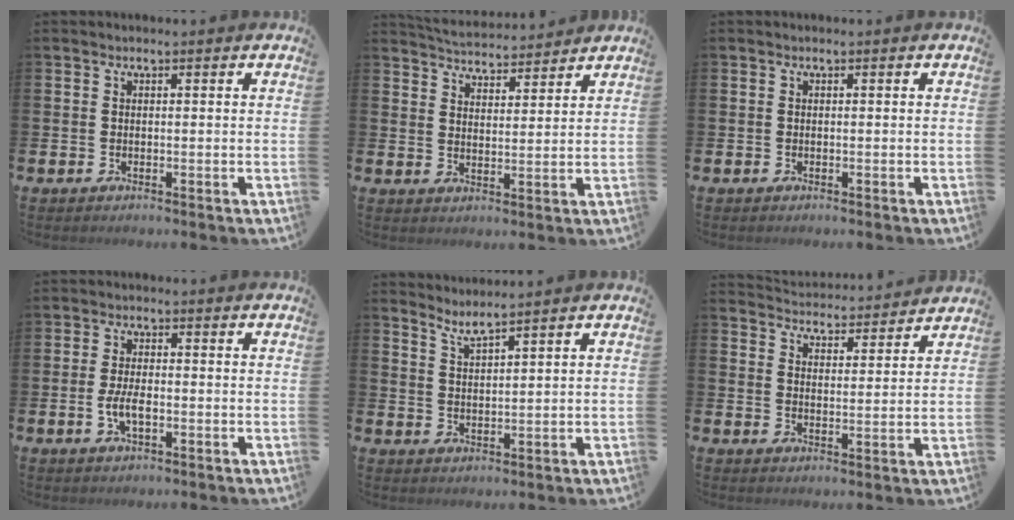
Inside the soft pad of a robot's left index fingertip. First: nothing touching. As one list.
[{"total": 4.8, "force": [4.8, 0.5, -0.1], "torque": [-0.021, -0.029, 0.088]}, {"total": 0.0}, {"total": 3.4, "force": [-0.8, 1.5, 3.0], "torque": [-0.054, 0.003, -0.014]}, {"total": 3.3, "force": [3.2, -0.5, 0.5], "torque": [-0.024, -0.014, 0.059]}, {"total": 4.4, "force": [4.4, 0.3, -0.2], "torque": [-0.012, -0.039, 0.075]}]